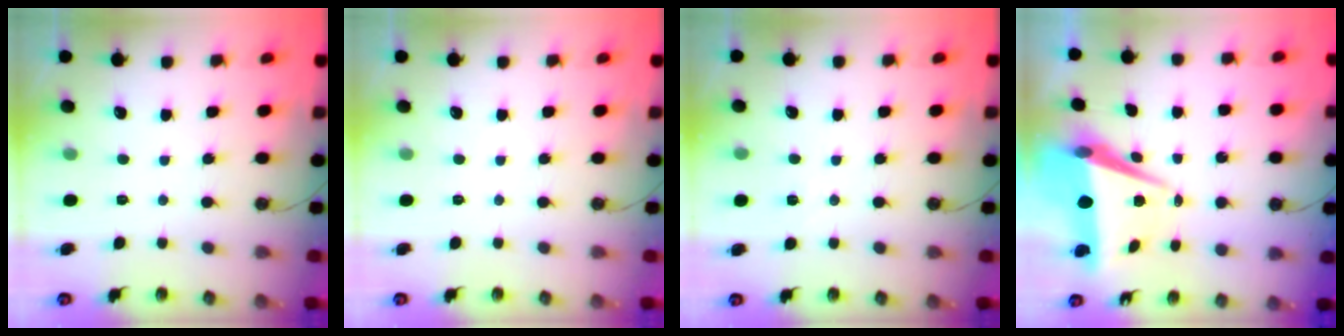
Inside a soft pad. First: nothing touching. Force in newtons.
{"total": 1.5, "press": 0.2, "slide": 1.5}
{"total": 5.9, "press": 5.7, "slide": 1.5}
{"total": 9.5, "press": 8.6, "slide": 4.0}